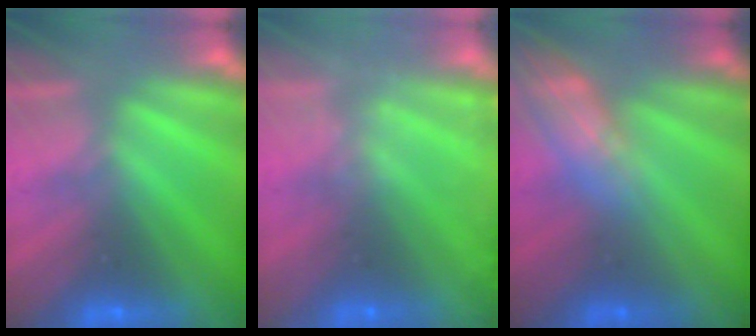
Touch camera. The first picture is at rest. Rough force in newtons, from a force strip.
{"total": 7.5}
{"total": 2.5}